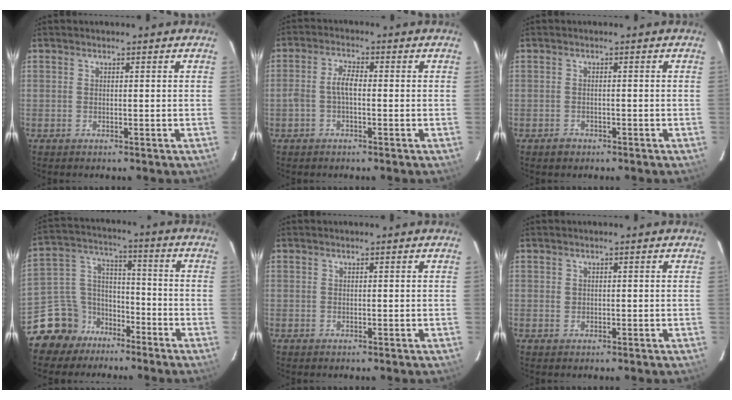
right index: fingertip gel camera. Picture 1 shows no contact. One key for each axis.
{"total": 3.5, "fx": -0.7, "fy": 1.3, "fz": 3.2, "tx": -0.073, "ty": 0.011, "tz": -0.014}
{"total": 1.6, "fx": -1.1, "fy": 1.2, "fz": 0.3, "tx": -0.008, "ty": 0.003, "tz": -0.013}
{"total": 11.6, "fx": -8.4, "fy": 7.9, "fz": 1.6, "tx": -0.056, "ty": 0.063, "tz": -0.146}
{"total": 0.0}
{"total": 0.7, "fx": 0.2, "fy": 0.7, "fz": 0.1, "tx": 0.002, "ty": 0.004, "tz": 0.003}